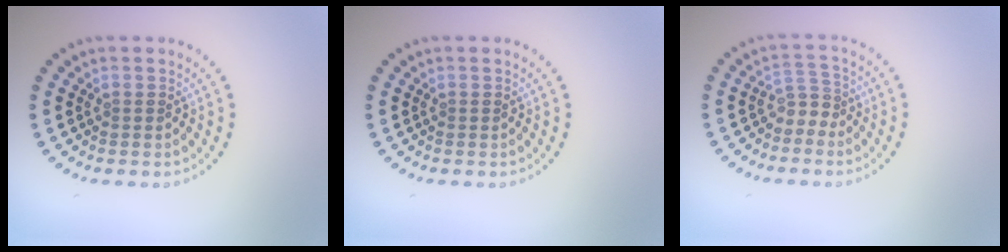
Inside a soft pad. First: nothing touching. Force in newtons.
{"total": 0.0}
{"total": 1.9, "press": 1.2, "slide": 1.4}